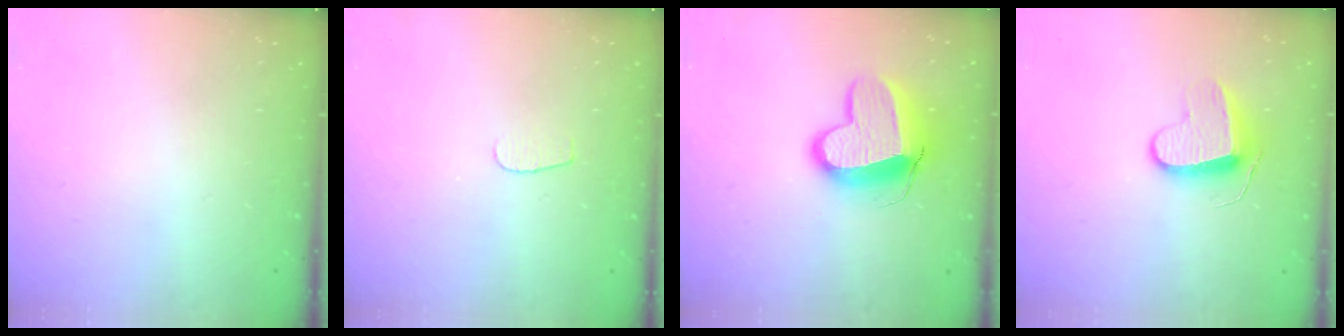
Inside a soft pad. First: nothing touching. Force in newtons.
{"total": 3.5, "press": 3.5, "slide": 0.3}
{"total": 14.4, "press": 14.3, "slide": 1.6}
{"total": 9.1, "press": 9.0, "slide": 0.6}